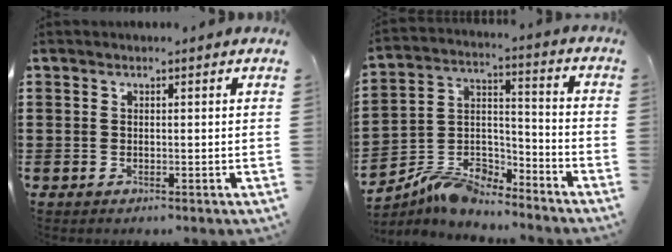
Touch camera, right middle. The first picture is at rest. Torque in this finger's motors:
{"motor_torque": [0.00, -0.09, 0.10, 0.00]}